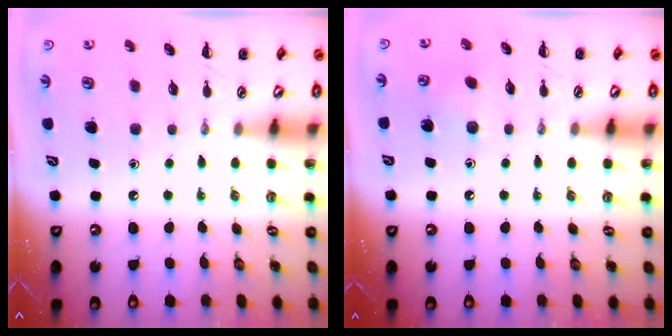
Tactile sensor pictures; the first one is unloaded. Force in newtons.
{"total": 4.7, "press": 4.4, "slide": 1.5}